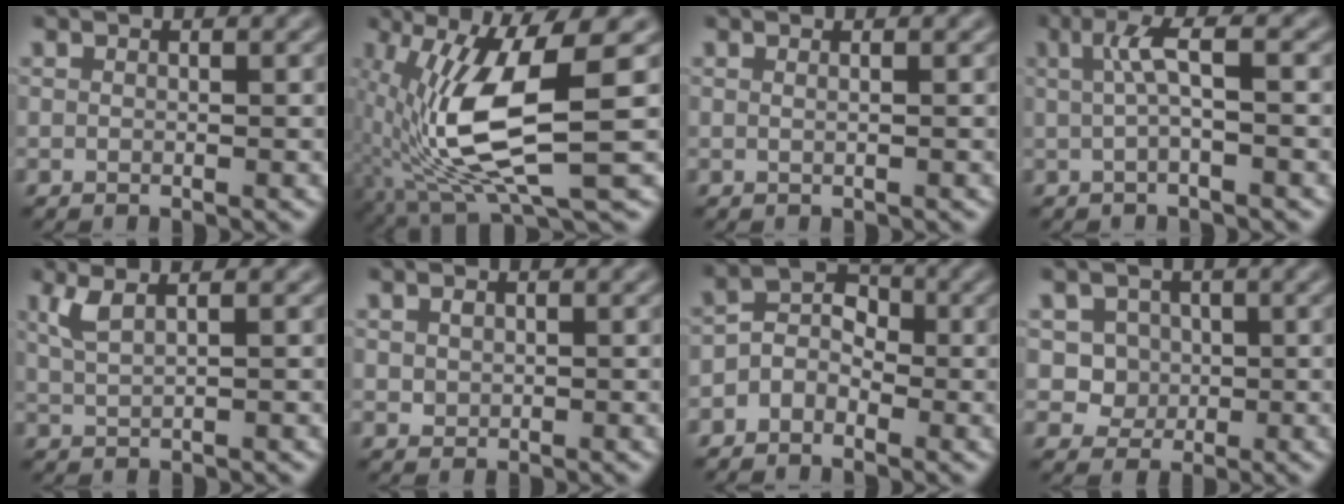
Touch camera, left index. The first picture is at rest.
{"total": 10.5, "force": [-0.4, 2.9, 10.1], "torque": [-0.213, -0.019, -0.002]}
{"total": 0.6, "force": [0.2, 0.3, 0.5], "torque": [-0.006, -0.004, -0.006]}
{"total": 2.9, "force": [0.3, 0.4, 2.8], "torque": [-0.061, 0.002, 0.003]}
{"total": 2.5, "force": [1.3, 0.8, 2.0], "torque": [-0.042, 0.000, 0.028]}
{"total": 1.0, "force": [0.2, 0.9, 0.4], "torque": [-0.014, -0.004, 0.006]}
{"total": 2.8, "force": [-1.6, 2.0, 1.1], "torque": [-0.012, 0.012, -0.037]}
{"total": 3.1, "force": [0.5, 2.8, 1.1], "torque": [-0.023, -0.007, 0.017]}